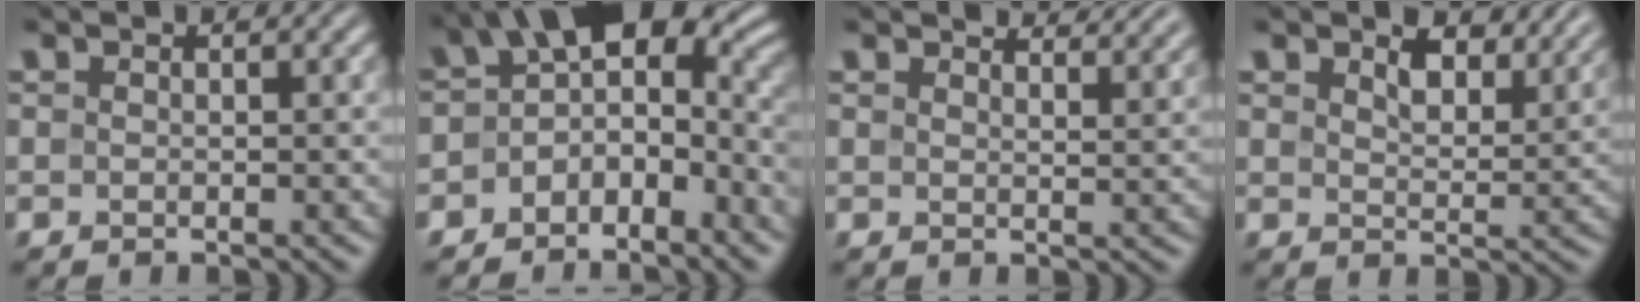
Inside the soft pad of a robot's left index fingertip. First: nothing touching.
{"total": 7.7, "force": [-0.3, 4.9, 5.9], "torque": [-0.070, 0.016, -0.025]}
{"total": 4.5, "force": [4.2, 0.9, 1.4], "torque": [-0.024, 0.005, 0.044]}
{"total": 5.0, "force": [3.5, 2.2, 2.9], "torque": [-0.053, -0.001, 0.044]}